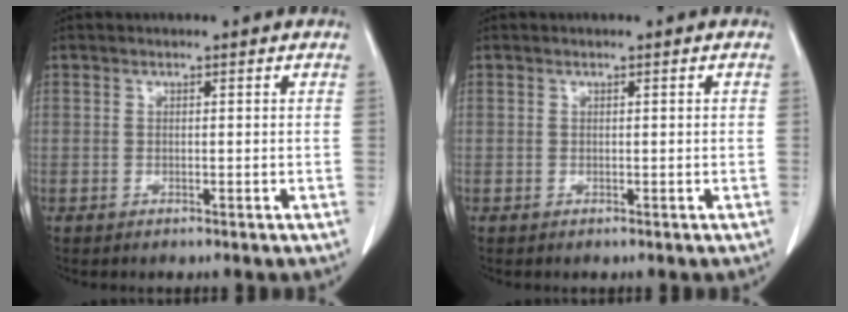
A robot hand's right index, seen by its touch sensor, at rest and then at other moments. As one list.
[{"total": 0.0}]